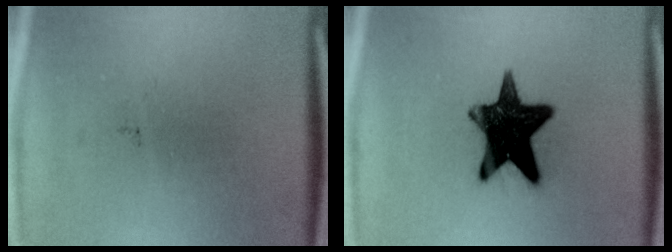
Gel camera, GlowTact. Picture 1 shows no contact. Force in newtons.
{"total": 14.3}